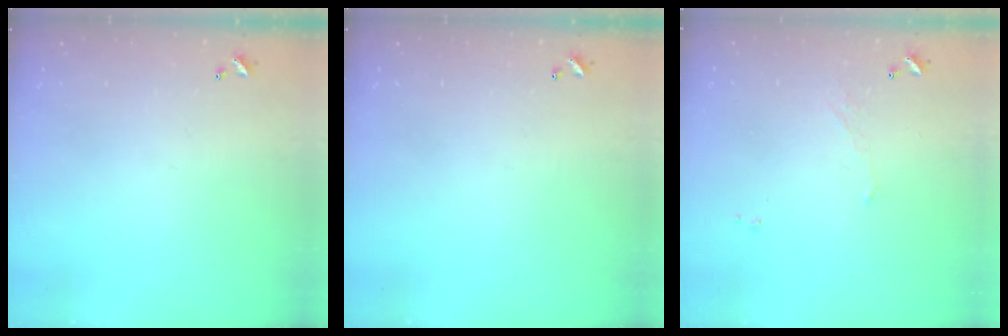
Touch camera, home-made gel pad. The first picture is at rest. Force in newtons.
{"total": 0.0}
{"total": 0.6, "press": 0.0, "slide": 0.6}